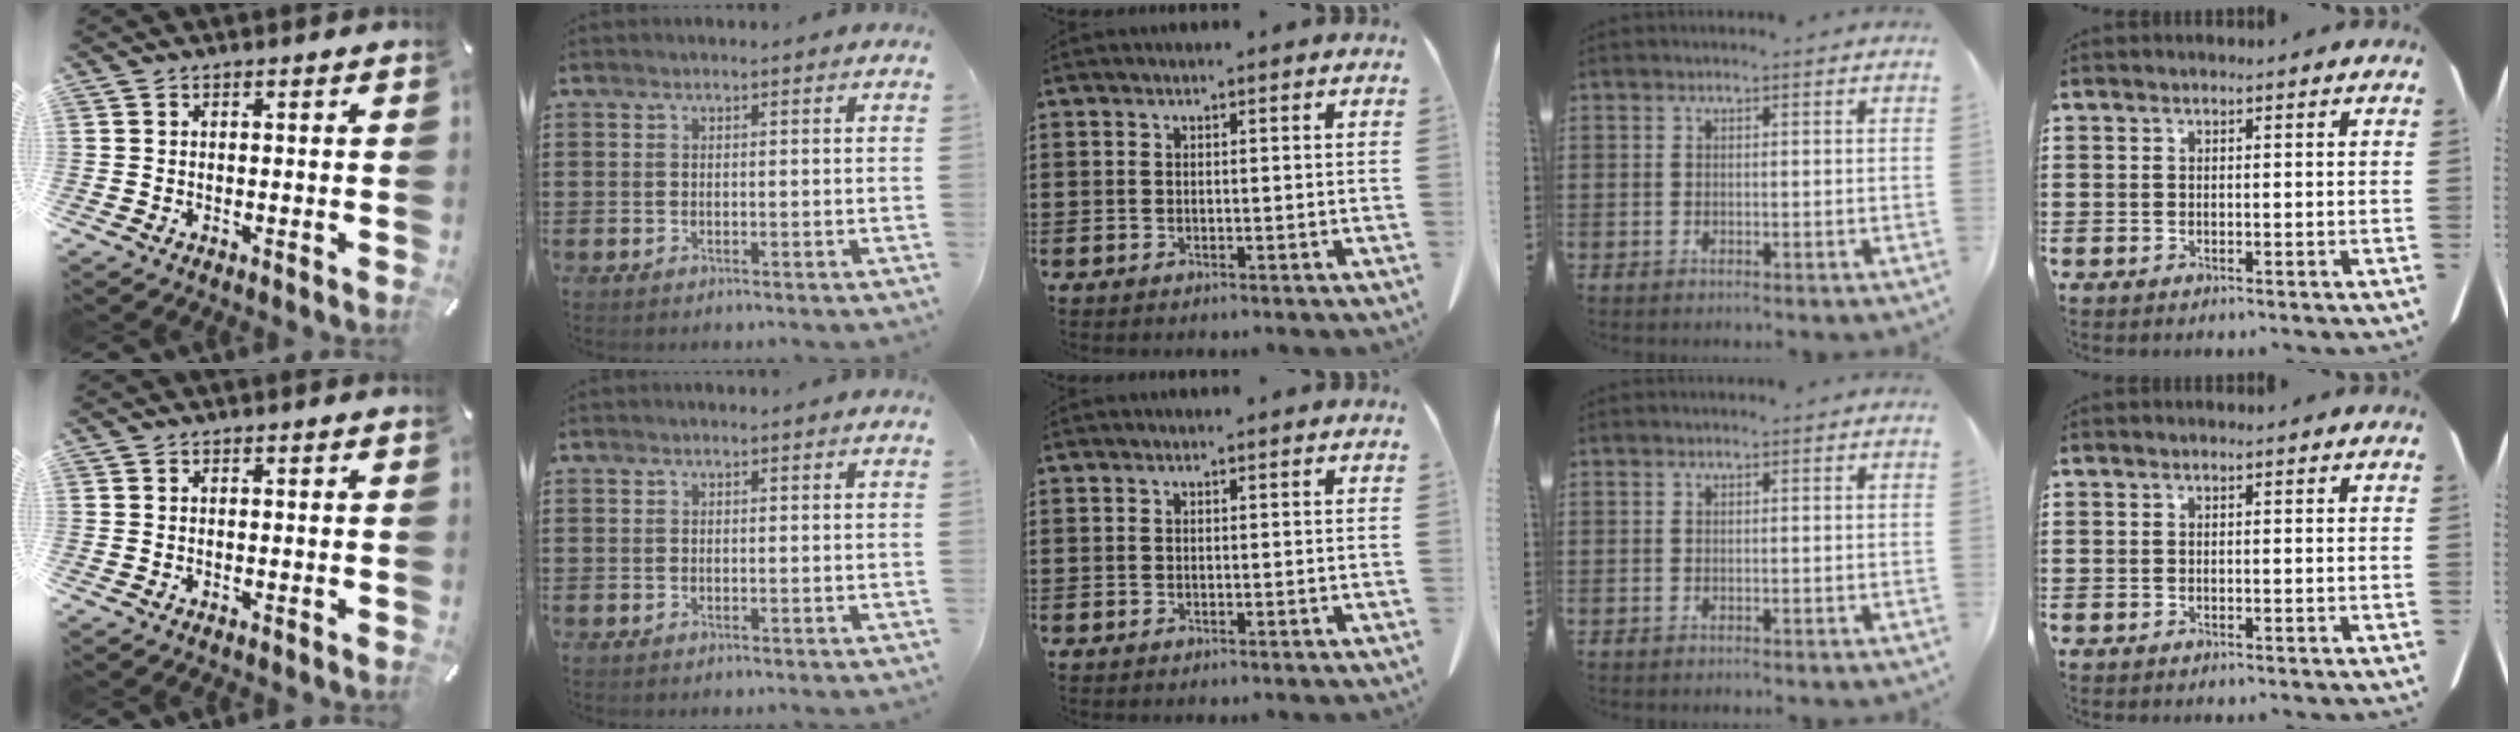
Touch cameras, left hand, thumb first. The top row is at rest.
{}